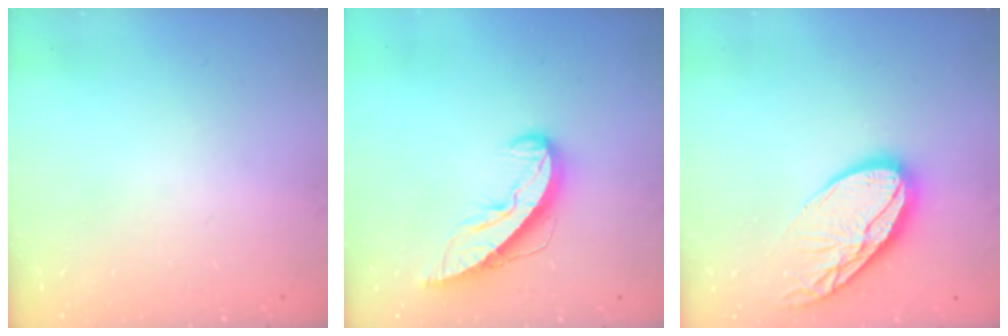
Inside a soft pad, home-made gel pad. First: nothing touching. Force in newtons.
{"total": 9.1, "press": 9.0, "slide": 0.9}
{"total": 15.0, "press": 14.9, "slide": 1.4}